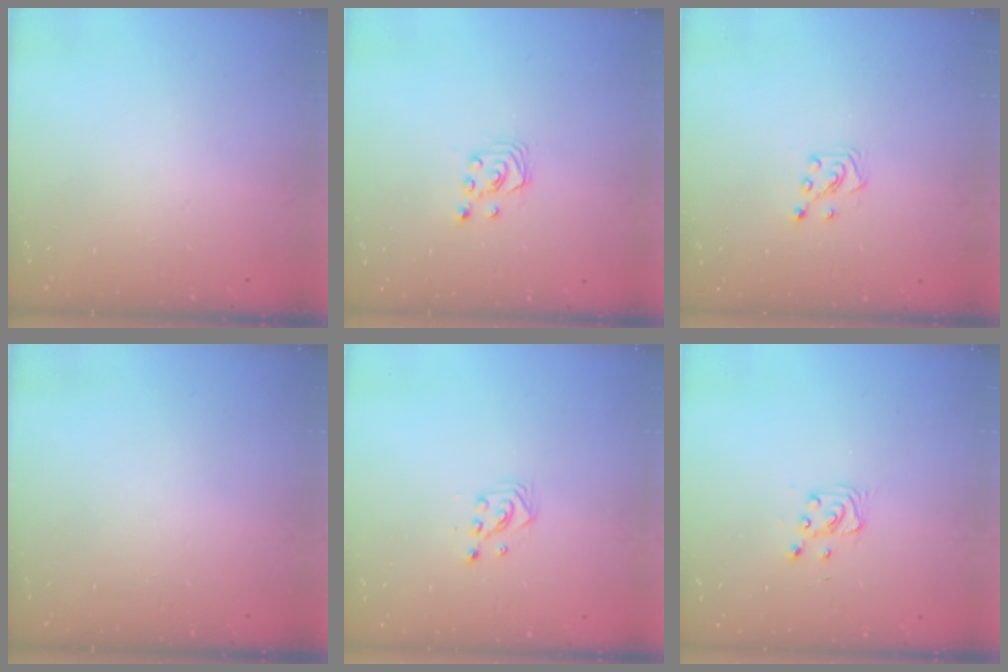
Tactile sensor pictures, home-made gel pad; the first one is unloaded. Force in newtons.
{"total": 2.9, "press": 2.8, "slide": 0.3}
{"total": 4.7, "press": 4.7, "slide": 0.5}
{"total": 0.0}
{"total": 2.2, "press": 2.2, "slide": 0.2}
{"total": 2.9, "press": 2.9, "slide": 0.4}